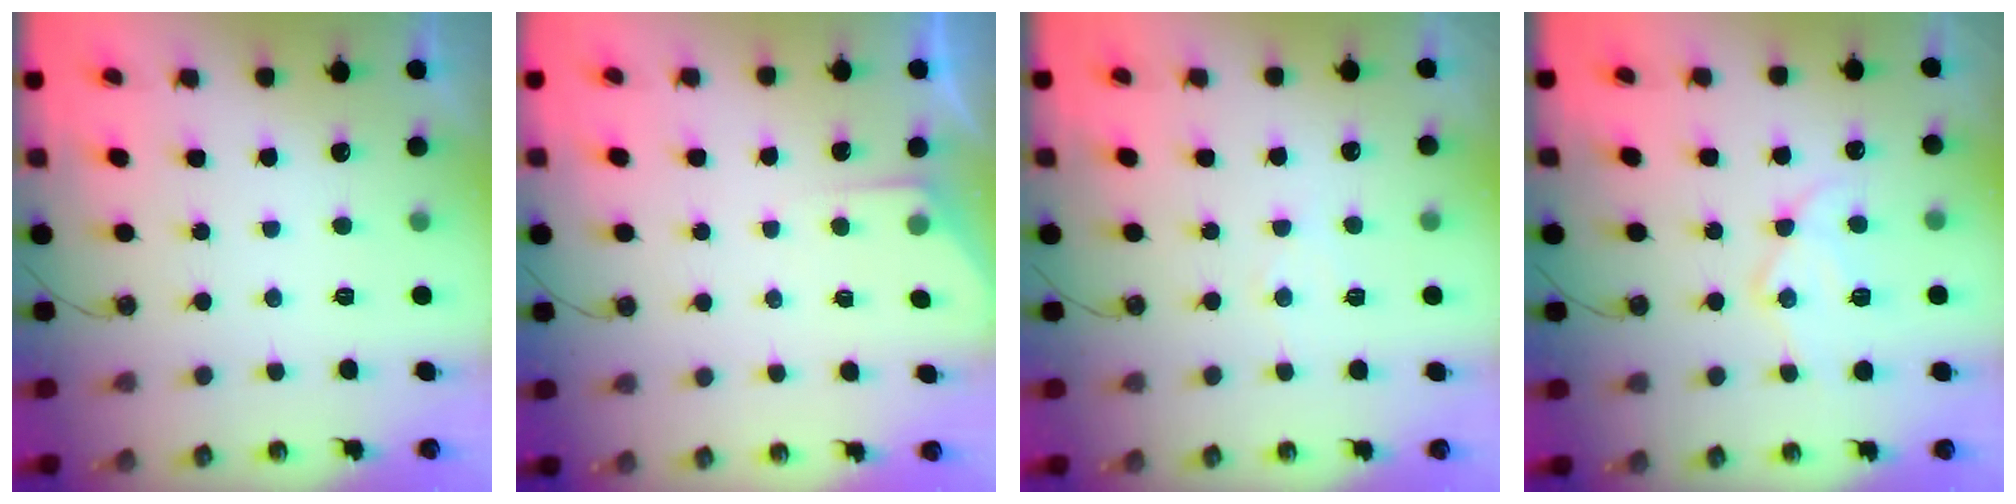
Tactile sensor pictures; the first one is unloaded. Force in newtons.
{"total": 3.6, "press": 3.6, "slide": 0.3}
{"total": 5.5, "press": 5.5, "slide": 0.5}
{"total": 12.7, "press": 12.7, "slide": 1.2}